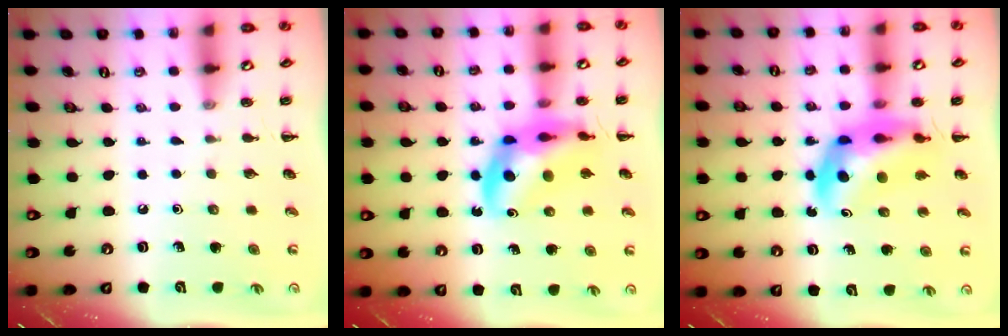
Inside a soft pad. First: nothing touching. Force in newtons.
{"total": 11.7, "press": 11.3, "slide": 3.0}
{"total": 10.8, "press": 10.4, "slide": 3.1}